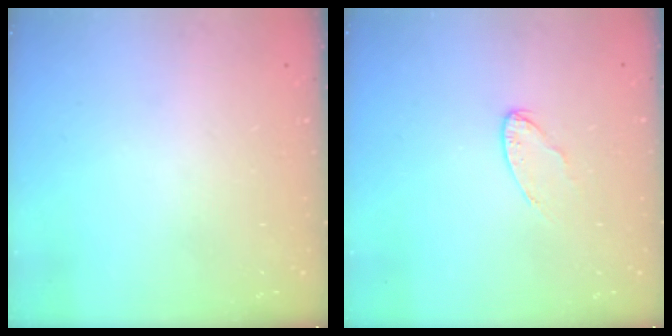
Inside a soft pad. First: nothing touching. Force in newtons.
{"total": 5.8, "press": 5.8, "slide": 0.5}